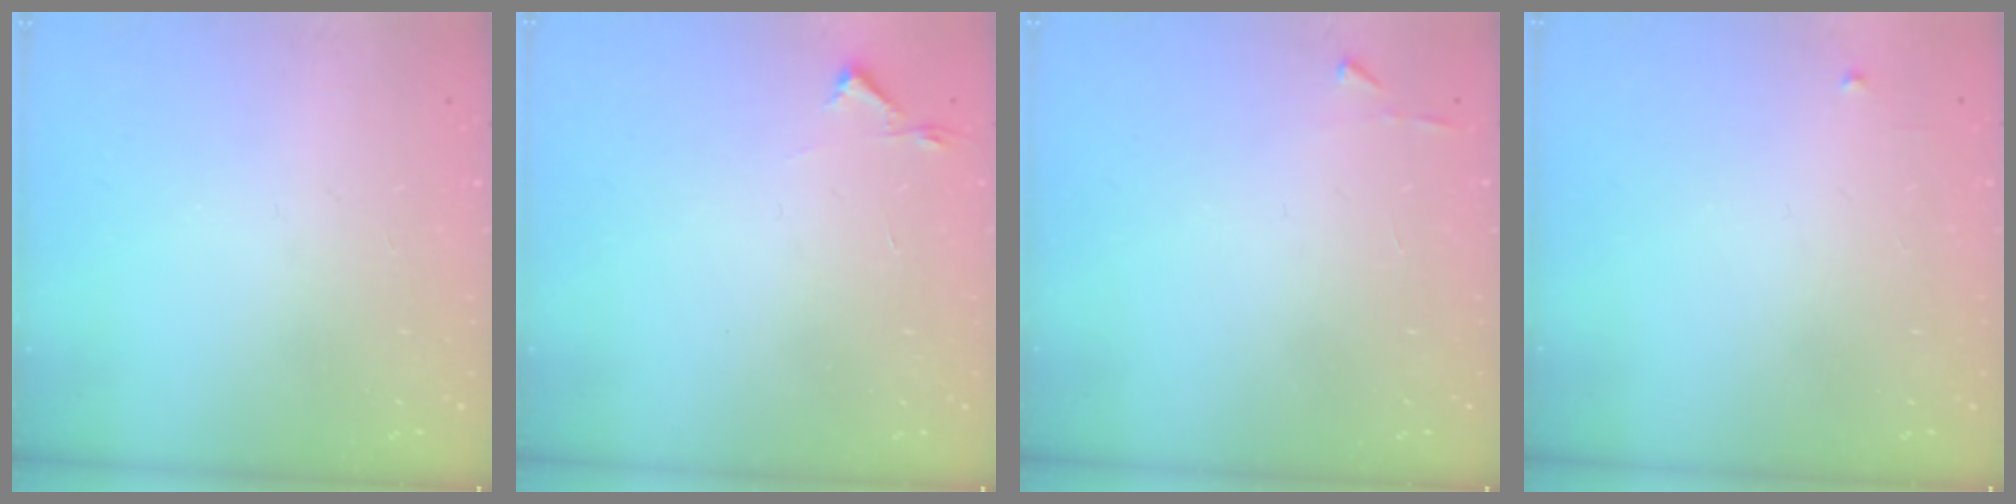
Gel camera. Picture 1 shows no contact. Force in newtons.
{"total": 2.7, "press": 2.6, "slide": 0.4}
{"total": 3.2, "press": 3.2, "slide": 0.4}
{"total": 2.4, "press": 2.3, "slide": 0.4}